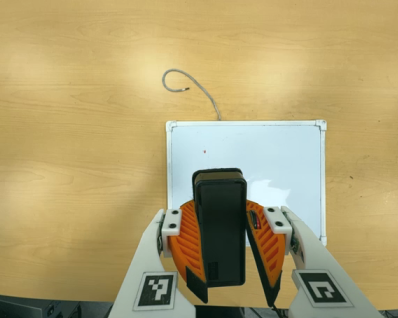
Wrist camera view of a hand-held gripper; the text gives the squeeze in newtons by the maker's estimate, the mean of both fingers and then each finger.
{"total": 10.6, "left": 10.2, "right": 11.1}